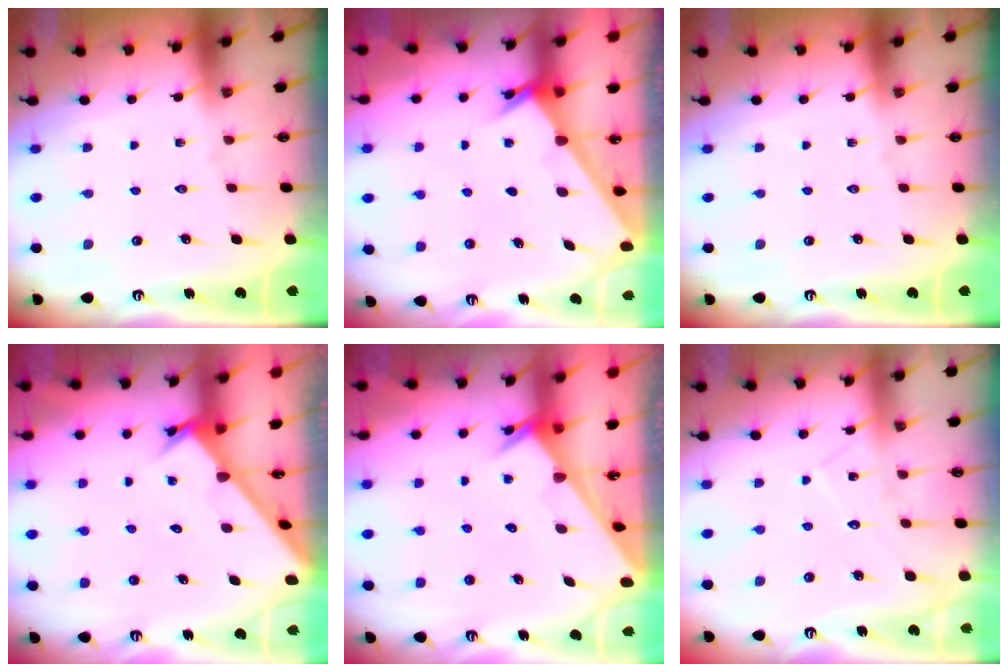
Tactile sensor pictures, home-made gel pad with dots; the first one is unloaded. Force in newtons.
{"total": 2.3, "press": 2.3, "slide": 0.3}
{"total": 0.0}
{"total": 2.6, "press": 2.6, "slide": 0.2}
{"total": 3.4, "press": 3.4, "slide": 0.4}
{"total": 7.4, "press": 7.4, "slide": 0.6}